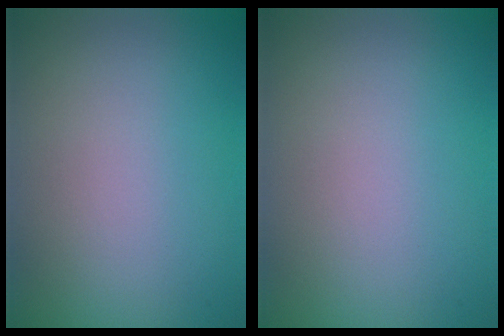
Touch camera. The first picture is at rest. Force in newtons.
{"total": 0.0}